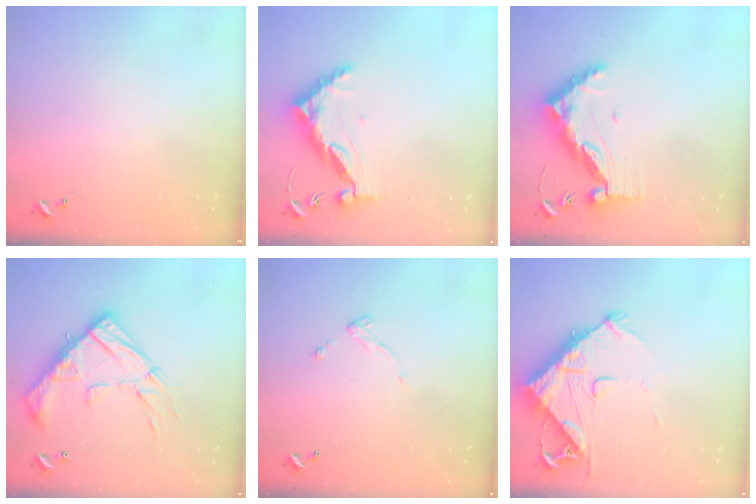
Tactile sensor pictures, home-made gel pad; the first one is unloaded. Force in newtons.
{"total": 10.3, "press": 10.2, "slide": 1.0}
{"total": 13.4, "press": 13.3, "slide": 1.4}
{"total": 20.3, "press": 20.3, "slide": 1.7}
{"total": 5.4, "press": 5.4, "slide": 0.4}
{"total": 13.1, "press": 13.0, "slide": 1.0}